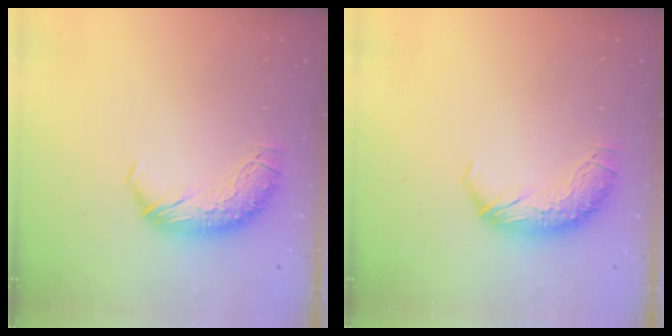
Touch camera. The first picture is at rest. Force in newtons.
{"total": 0.0}